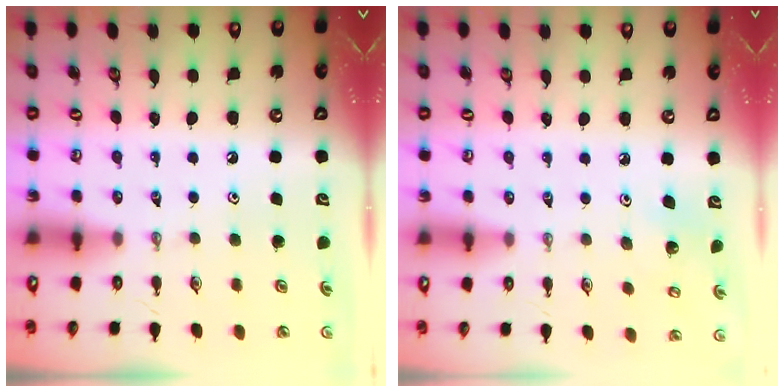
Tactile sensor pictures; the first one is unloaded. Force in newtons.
{"total": 4.3, "press": 4.3, "slide": 0.3}